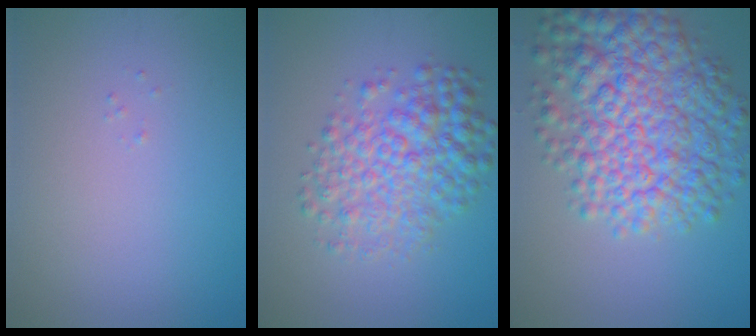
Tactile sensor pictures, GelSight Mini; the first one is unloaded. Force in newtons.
{"total": 6.1, "press": 6.1, "slide": 0.0}
{"total": 10.0, "press": 10.0, "slide": 0.2}